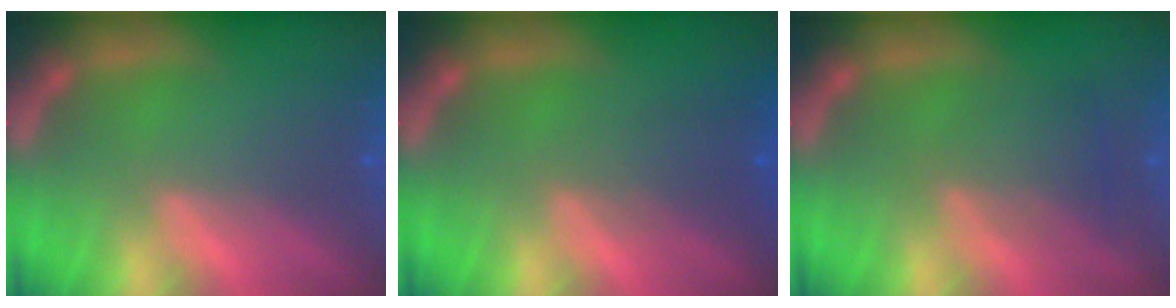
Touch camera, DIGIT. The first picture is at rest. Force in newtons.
{"total": 2.5}
{"total": 3.0}